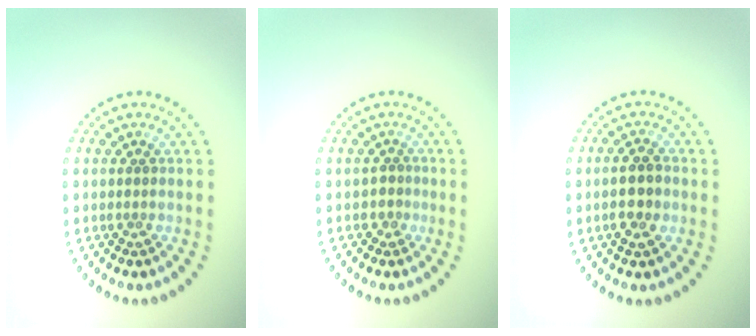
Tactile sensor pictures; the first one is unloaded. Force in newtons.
{"total": 1.0, "press": 0.6, "slide": 0.8}
{"total": 2.7, "press": 2.6, "slide": 0.6}